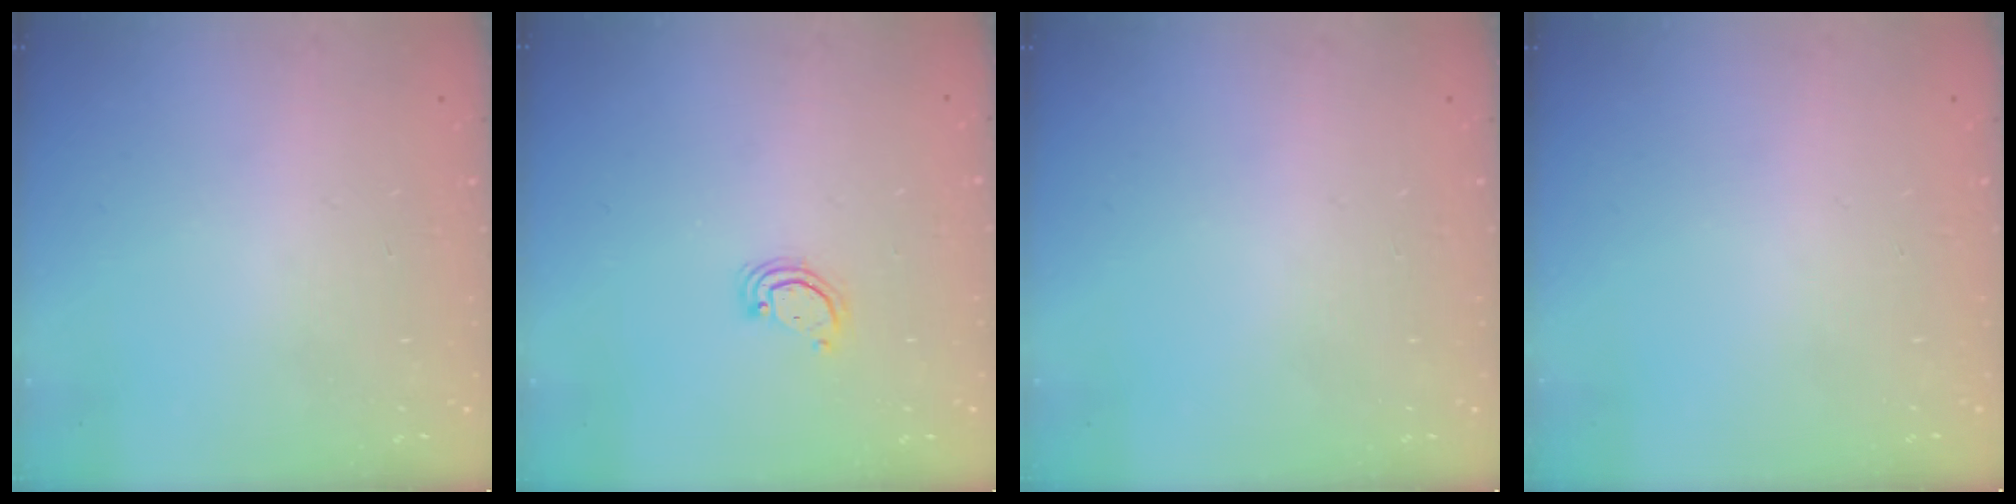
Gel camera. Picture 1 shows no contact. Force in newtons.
{"total": 3.7, "press": 3.7, "slide": 0.3}
{"total": 0.0}
{"total": 0.0}